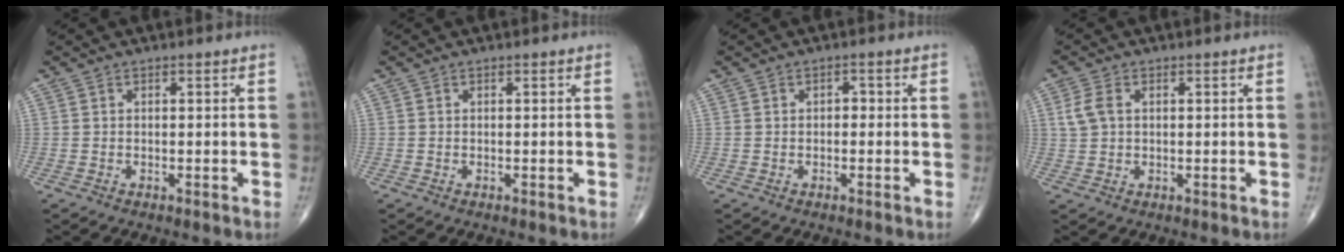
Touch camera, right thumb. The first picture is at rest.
{"total": 0.0}
{"total": 1.2, "force": [-0.1, 0.9, 0.8], "torque": [-0.004, 0.004, -0.005]}
{"total": 3.7, "force": [0.9, 2.4, 2.6], "torque": [-0.060, 0.006, 0.019]}